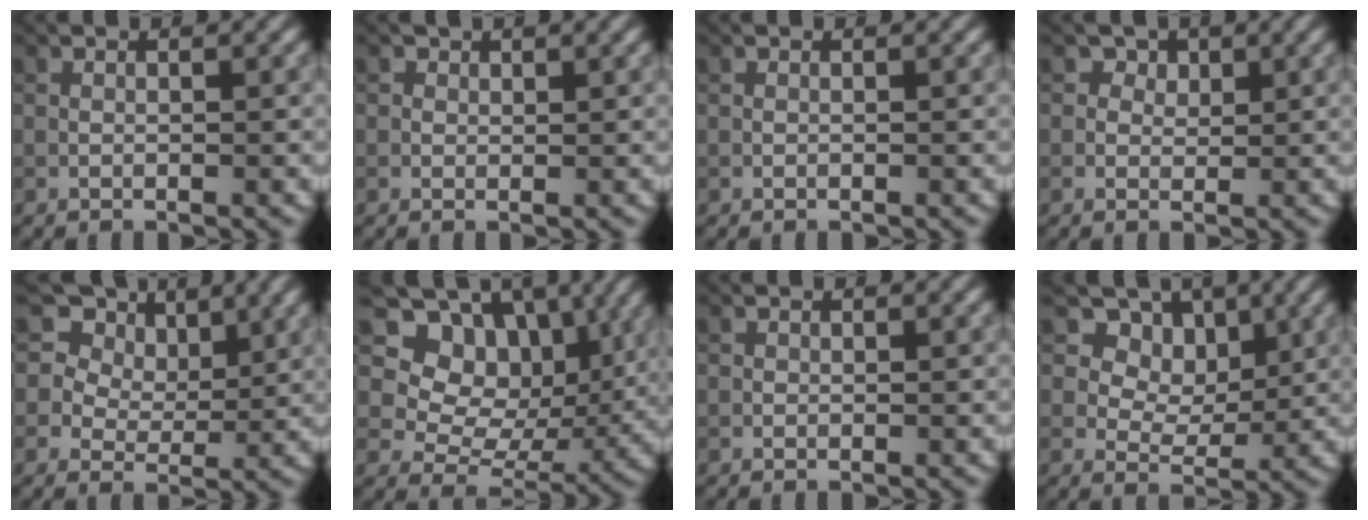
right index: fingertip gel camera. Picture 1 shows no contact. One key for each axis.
{"total": 0.7, "fx": 0.4, "fy": 0.5, "fz": 0.2, "tx": -0.001, "ty": -0.001, "tz": 0.006}
{"total": 0.0}
{"total": 2.4, "fx": 1.4, "fy": 1.7, "fz": 0.9, "tx": -0.014, "ty": -0.010, "tz": 0.022}
{"total": 9.6, "fx": 6.5, "fy": 5.7, "fz": 4.2, "tx": -0.094, "ty": 0.003, "tz": 0.101}
{"total": 11.7, "fx": 5.6, "fy": 8.2, "fz": 6.2, "tx": -0.116, "ty": 0.012, "tz": 0.098}
{"total": 0.0}
{"total": 8.8, "fx": 4.8, "fy": 6.1, "fz": 4.1, "tx": -0.073, "ty": -0.014, "tz": 0.083}